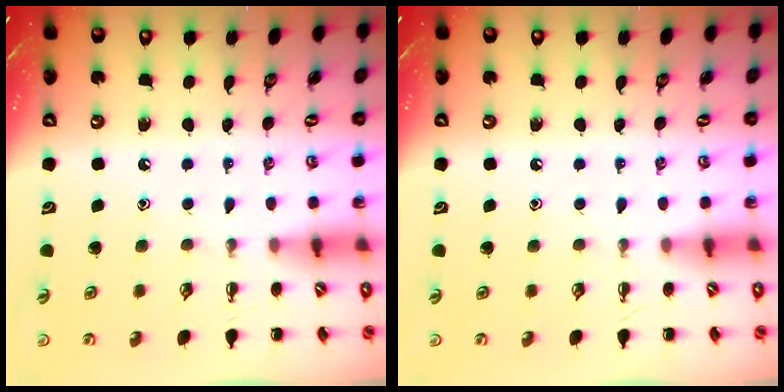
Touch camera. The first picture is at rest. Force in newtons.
{"total": 0.0}